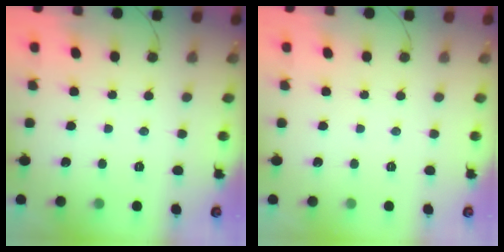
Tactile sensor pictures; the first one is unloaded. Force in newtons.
{"total": 0.0}